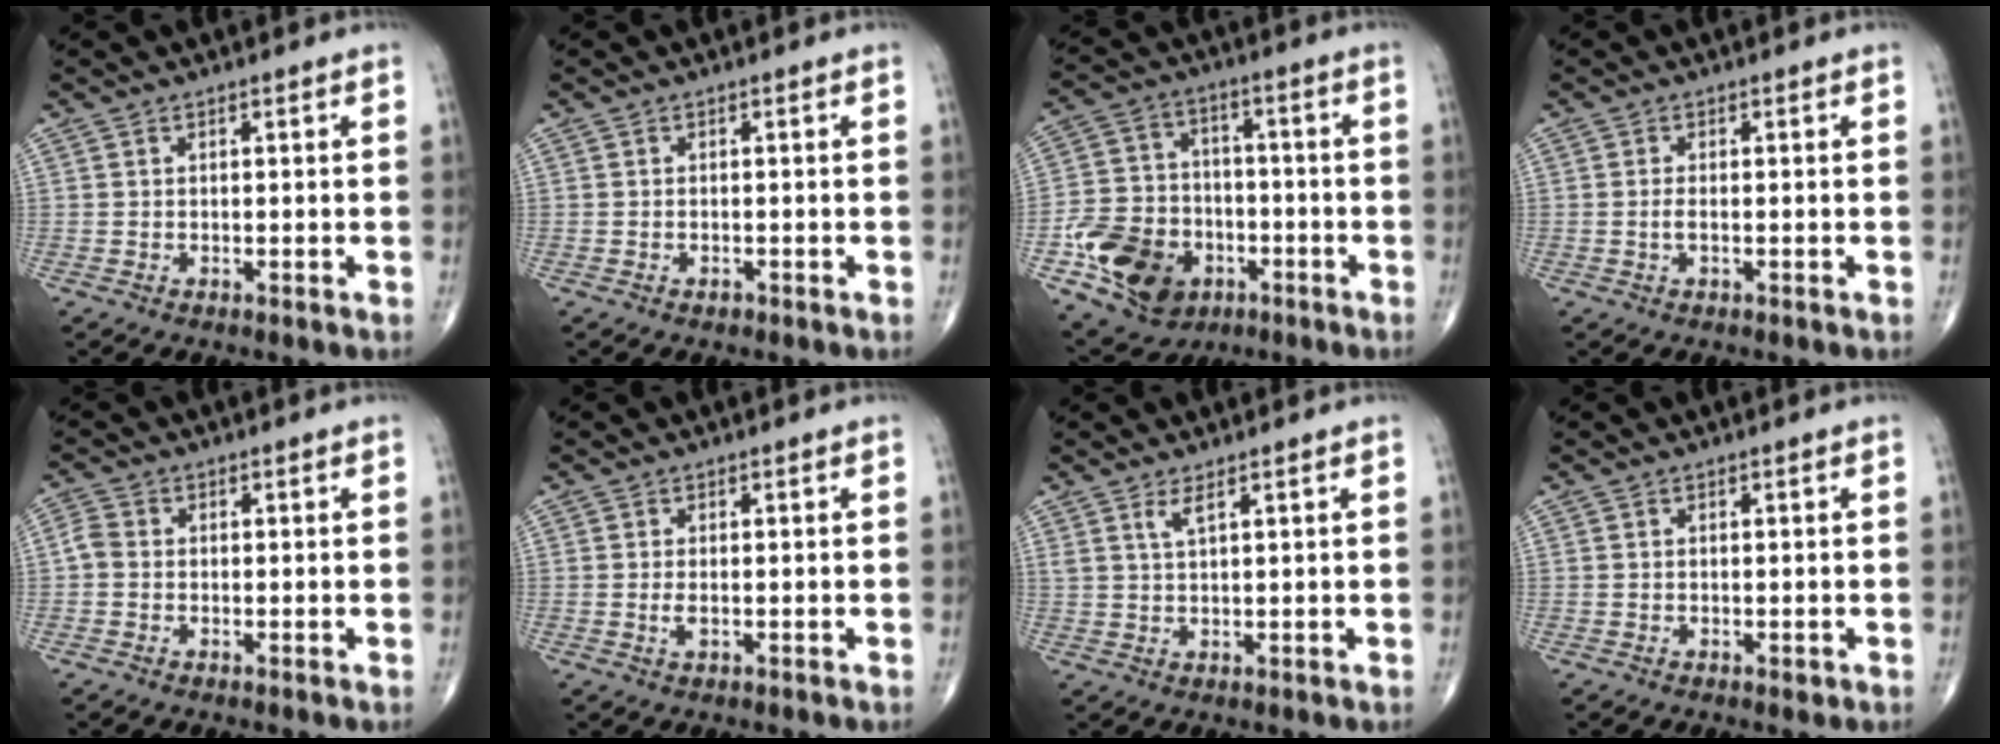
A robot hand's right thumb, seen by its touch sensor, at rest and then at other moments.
{"total": 0.6, "force": [-0.4, 0.4, 0.3], "torque": [-0.003, 0.001, -0.007]}
{"total": 16.7, "force": [-6.4, 12.7, 8.8], "torque": [-0.134, 0.029, -0.105]}
{"total": 1.4, "force": [-0.3, 0.5, 1.3], "torque": [-0.027, -0.003, -0.007]}
{"total": 2.4, "force": [-0.4, 1.9, 1.4], "torque": [-0.025, 0.004, -0.019]}
{"total": 1.5, "force": [-0.2, 0.6, 1.4], "torque": [-0.030, -0.006, -0.006]}
{"total": 2.2, "force": [1.3, 0.3, 1.7], "torque": [-0.038, -0.009, 0.031]}
{"total": 0.7, "force": [-0.3, 0.3, 0.5], "torque": [-0.005, -0.001, -0.004]}